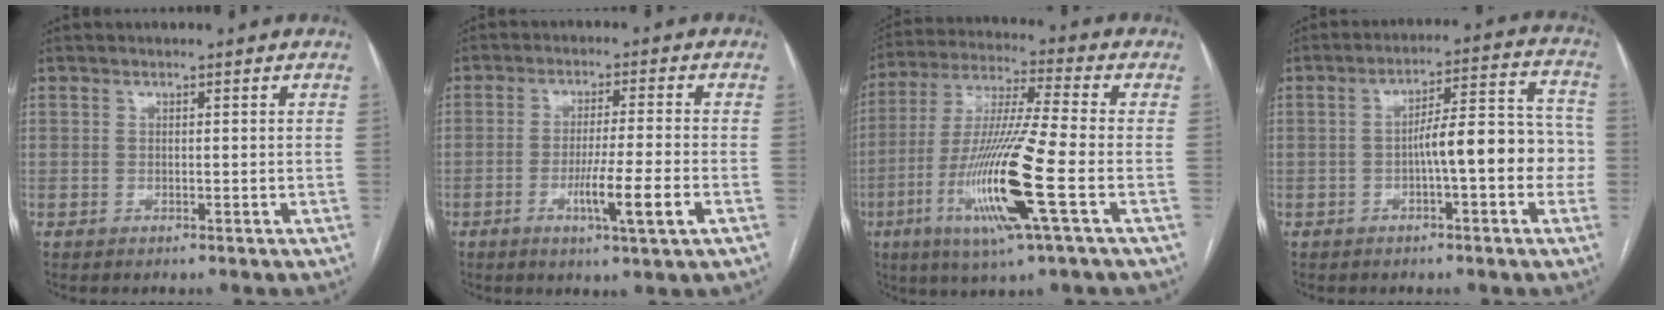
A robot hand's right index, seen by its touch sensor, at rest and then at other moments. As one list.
[{"total": 7.4, "force": [-2.7, -0.6, 6.9], "torque": [-0.117, -0.016, -0.047]}, {"total": 16.2, "force": [-5.3, -0.2, 15.4], "torque": [-0.315, -0.020, -0.103]}, {"total": 10.7, "force": [-2.0, 2.4, 10.2], "torque": [-0.140, 0.043, -0.027]}]